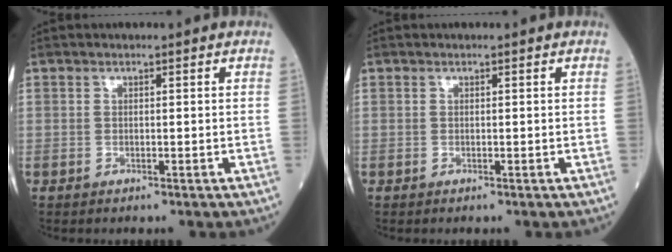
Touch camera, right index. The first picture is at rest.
{"total": 0.0}